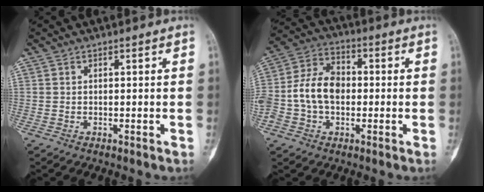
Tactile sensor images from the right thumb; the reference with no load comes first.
{"total": 11.8, "force": [-1.0, 8.4, 8.2], "torque": [-0.144, 0.036, -0.027]}